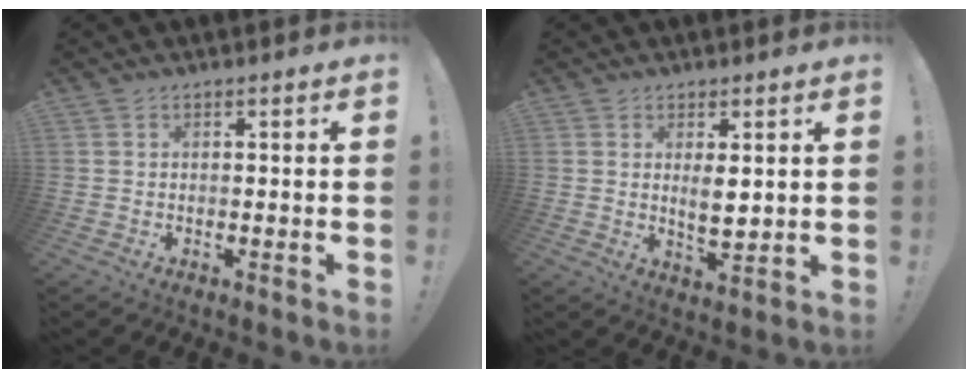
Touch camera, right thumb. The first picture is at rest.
{"total": 5.0, "force": [1.5, 2.2, 4.2], "torque": [-0.064, -0.009, 0.025]}